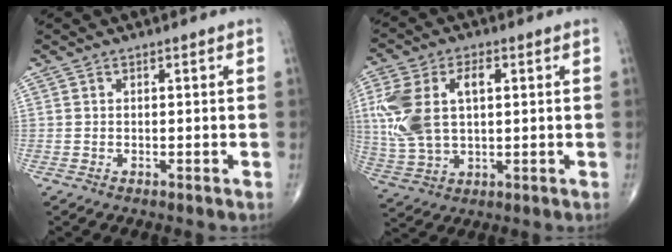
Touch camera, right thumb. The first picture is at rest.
{"total": 14.3, "force": [2.7, 8.3, 11.4], "torque": [-0.245, 0.009, 0.057]}